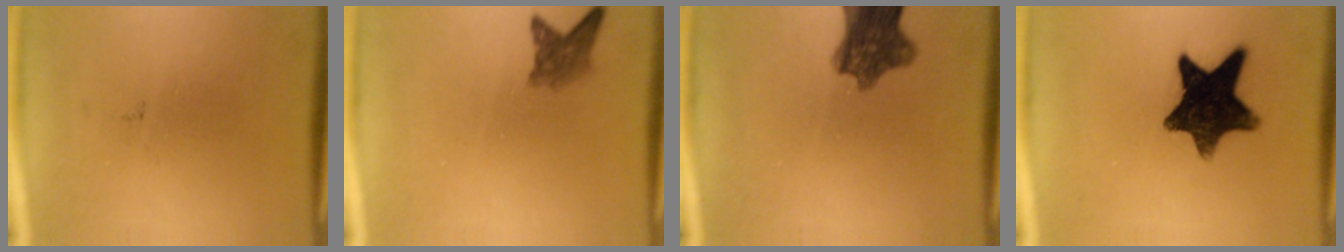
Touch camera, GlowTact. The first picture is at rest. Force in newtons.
{"total": 2.9}
{"total": 8.4}
{"total": 12.9}